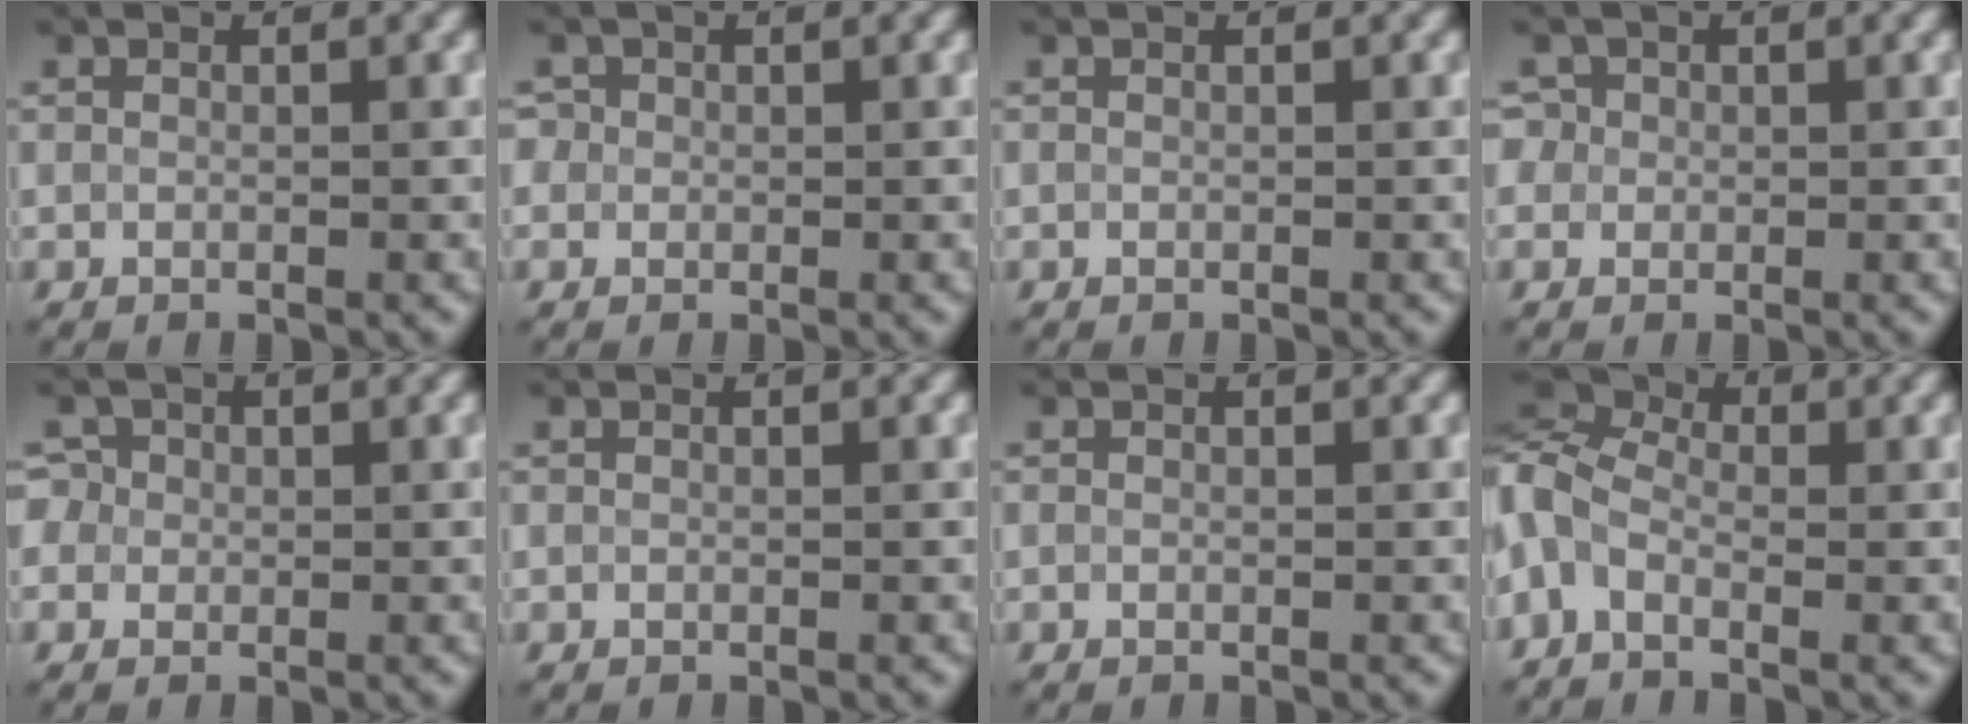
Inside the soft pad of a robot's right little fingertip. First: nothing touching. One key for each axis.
{"total": 1.5, "fx": 0.5, "fy": 1.3, "fz": 0.4, "tx": -0.005, "ty": 0.006, "tz": 0.001}
{"total": 0.0}
{"total": 2.6, "fx": 1.0, "fy": 2.3, "fz": 0.9, "tx": -0.010, "ty": 0.017, "tz": 0.010}
{"total": 3.0, "fx": 0.8, "fy": 2.7, "fz": 1.1, "tx": -0.009, "ty": 0.024, "tz": -0.004}
{"total": 0.0}
{"total": 0.0}
{"total": 6.3, "fx": -1.1, "fy": 3.8, "fz": 4.9, "tx": -0.122, "ty": 0.011, "tz": -0.039}